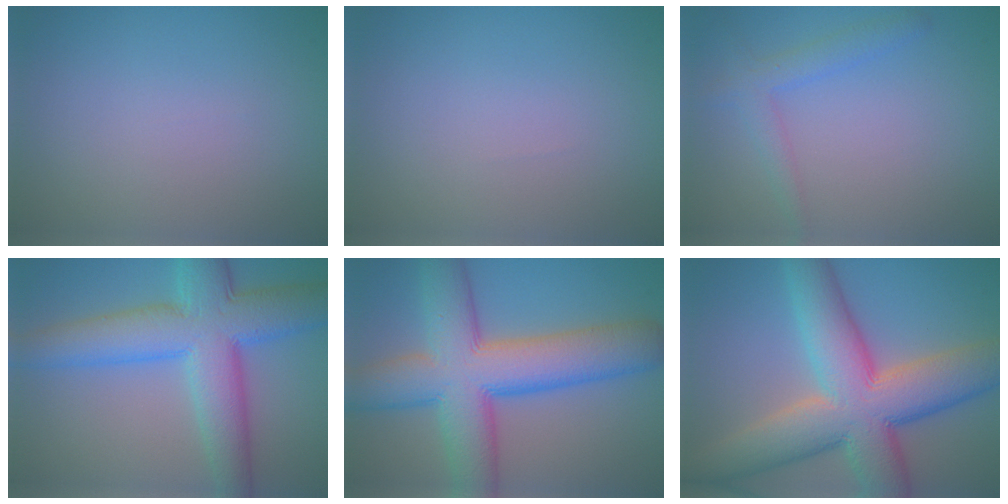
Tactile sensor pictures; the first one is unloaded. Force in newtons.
{"total": 0.0}
{"total": 2.4, "press": 2.4, "slide": 0.1}
{"total": 9.9, "press": 9.9, "slide": 0.2}
{"total": 12.2, "press": 12.2, "slide": 0.4}
{"total": 12.9, "press": 12.9, "slide": 0.7}